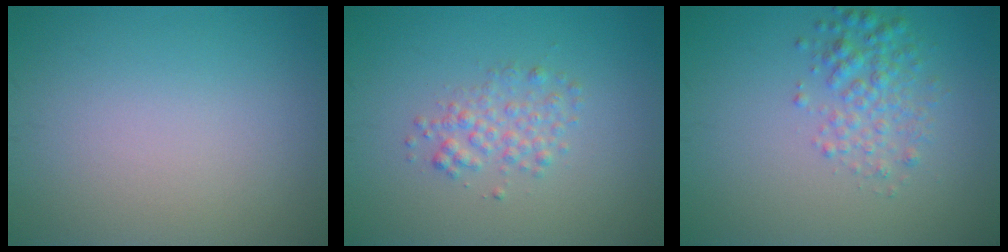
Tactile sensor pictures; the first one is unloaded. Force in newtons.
{"total": 2.1, "press": 2.1, "slide": 0.1}
{"total": 2.8, "press": 2.8, "slide": 0.0}